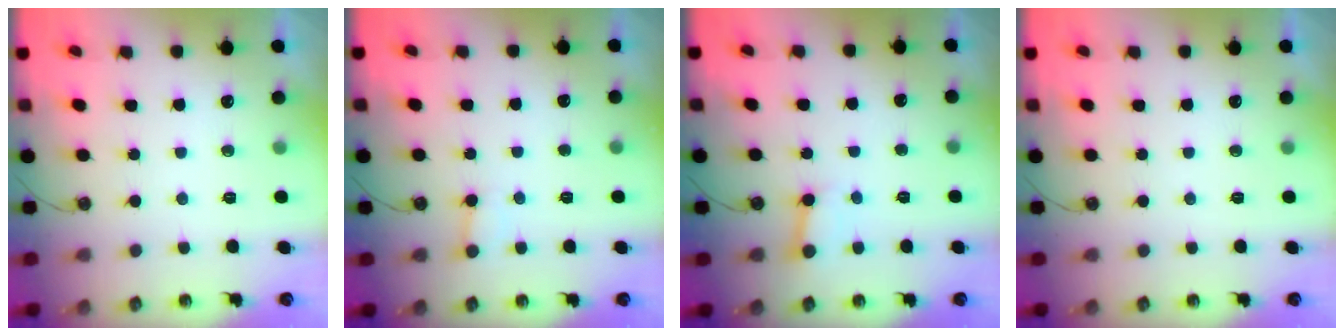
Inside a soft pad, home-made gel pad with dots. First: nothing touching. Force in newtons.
{"total": 3.8, "press": 3.7, "slide": 0.3}
{"total": 3.3, "press": 3.3, "slide": 0.2}
{"total": 0.0}